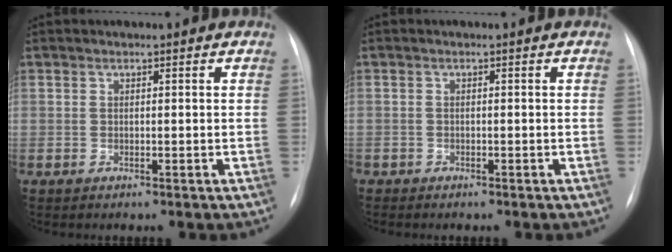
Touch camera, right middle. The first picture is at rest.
{"total": 0.8, "force": [-0.7, 0.2, 0.2], "torque": [-0.005, 0.000, -0.012]}